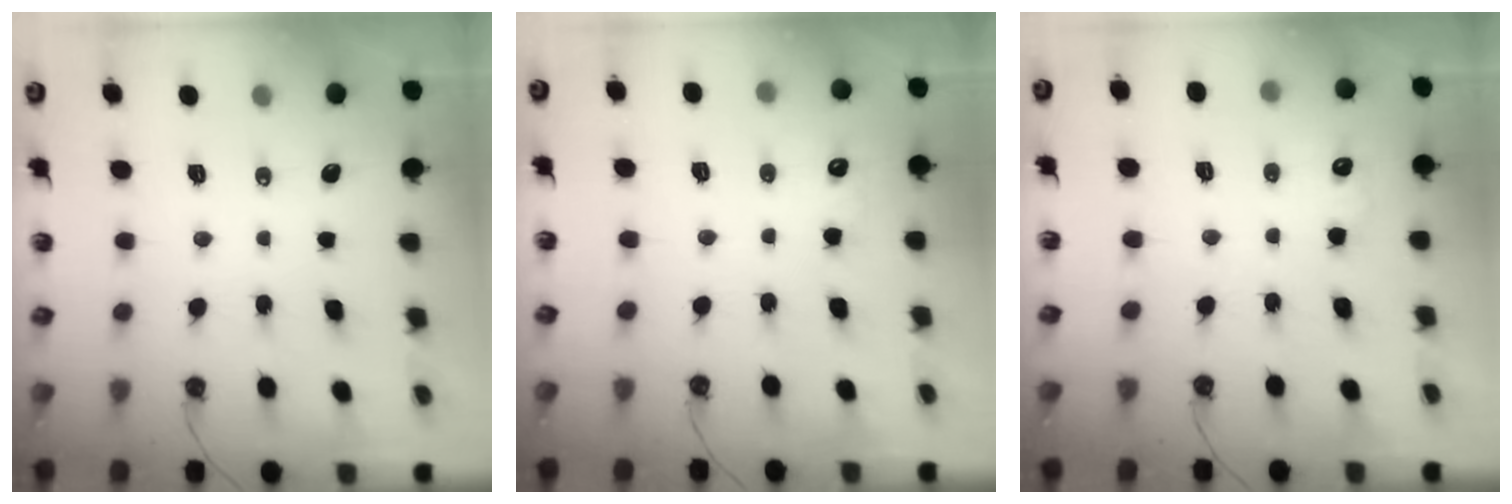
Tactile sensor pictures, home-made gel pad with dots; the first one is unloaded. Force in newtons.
{"total": 5.8, "press": 5.7, "slide": 1.3}
{"total": 6.9, "press": 6.9, "slide": 0.4}